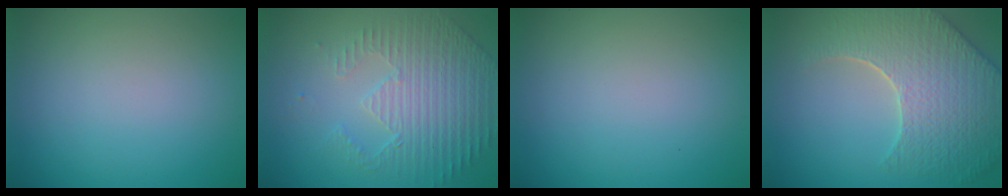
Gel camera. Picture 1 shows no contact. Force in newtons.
{"total": 4.6, "press": 3.5, "slide": 3.0}
{"total": 0.0}
{"total": 8.6, "press": 6.3, "slide": 5.9}